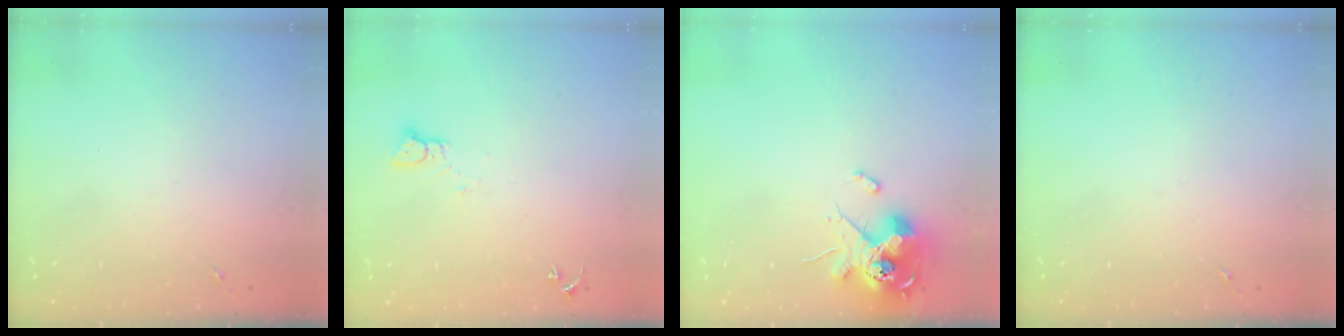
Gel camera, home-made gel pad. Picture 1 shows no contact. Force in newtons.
{"total": 2.4, "press": 2.4, "slide": 0.2}
{"total": 14.0, "press": 13.9, "slide": 1.5}
{"total": 0.0}